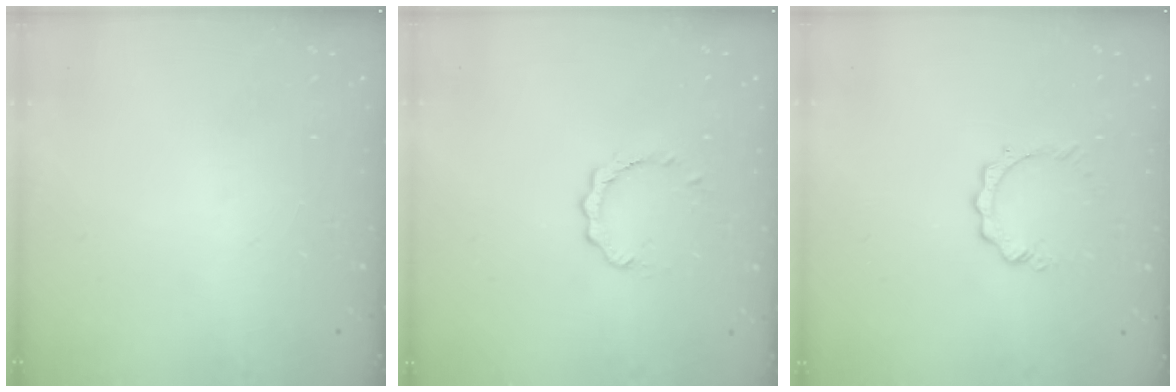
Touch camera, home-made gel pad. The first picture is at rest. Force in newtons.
{"total": 2.8, "press": 2.8, "slide": 0.3}
{"total": 2.9, "press": 2.9, "slide": 0.3}